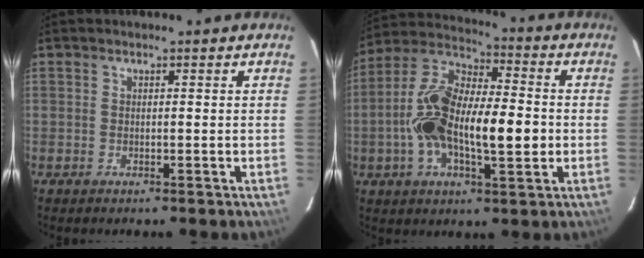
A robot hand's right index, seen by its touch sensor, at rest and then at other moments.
{"total": 17.2, "force": [-2.0, 6.0, 16.0], "torque": [-0.312, 0.022, -0.037]}